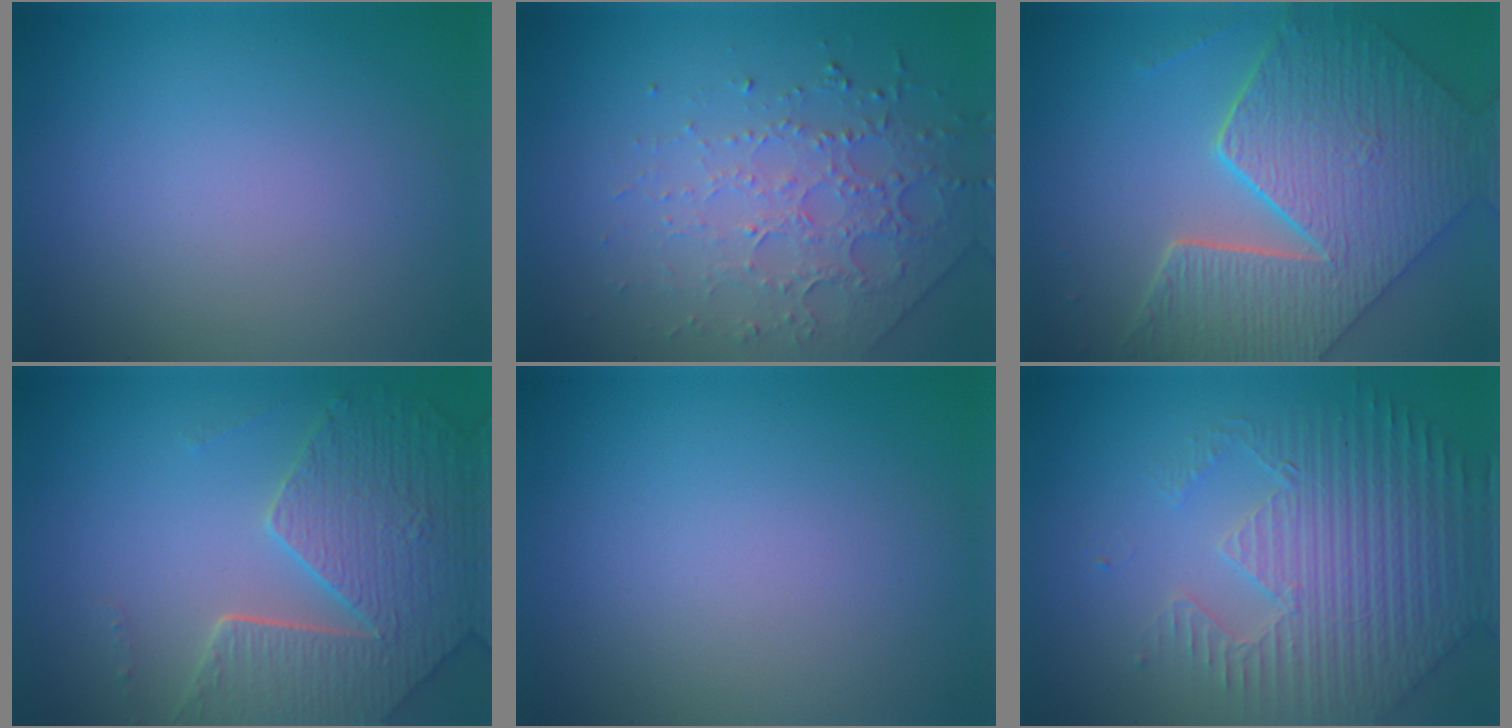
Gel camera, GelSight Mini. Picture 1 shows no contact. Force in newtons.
{"total": 4.5, "press": 3.2, "slide": 3.2}
{"total": 9.3, "press": 6.8, "slide": 6.4}
{"total": 6.3, "press": 5.2, "slide": 3.6}
{"total": 0.0}
{"total": 5.3, "press": 4.7, "slide": 2.4}